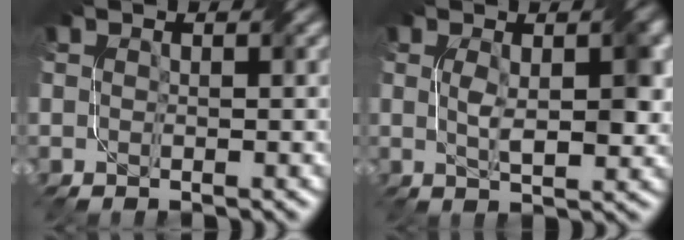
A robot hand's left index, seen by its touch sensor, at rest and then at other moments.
{"total": 4.3, "force": [0.4, 1.5, 4.0], "torque": [-0.073, 0.000, 0.011]}